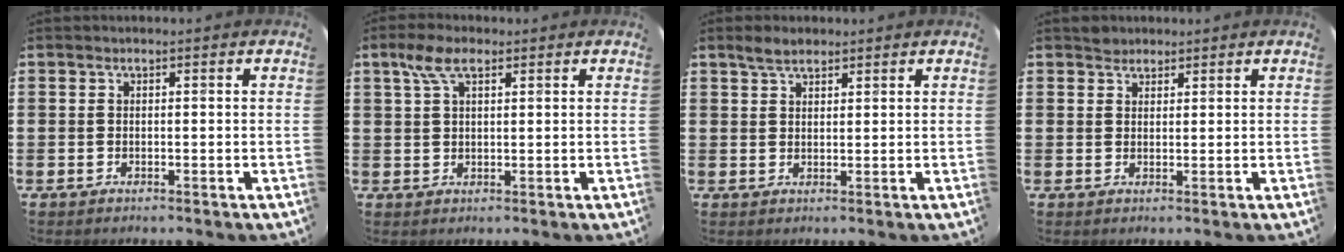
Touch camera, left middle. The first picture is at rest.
{"total": 4.6, "force": [2.6, 2.0, 3.3], "torque": [-0.071, 0.010, 0.045]}
{"total": 2.7, "force": [2.3, 1.1, 1.0], "torque": [-0.014, 0.004, 0.041]}
{"total": 1.7, "force": [1.5, 0.7, -0.2], "torque": [0.010, 0.001, 0.029]}